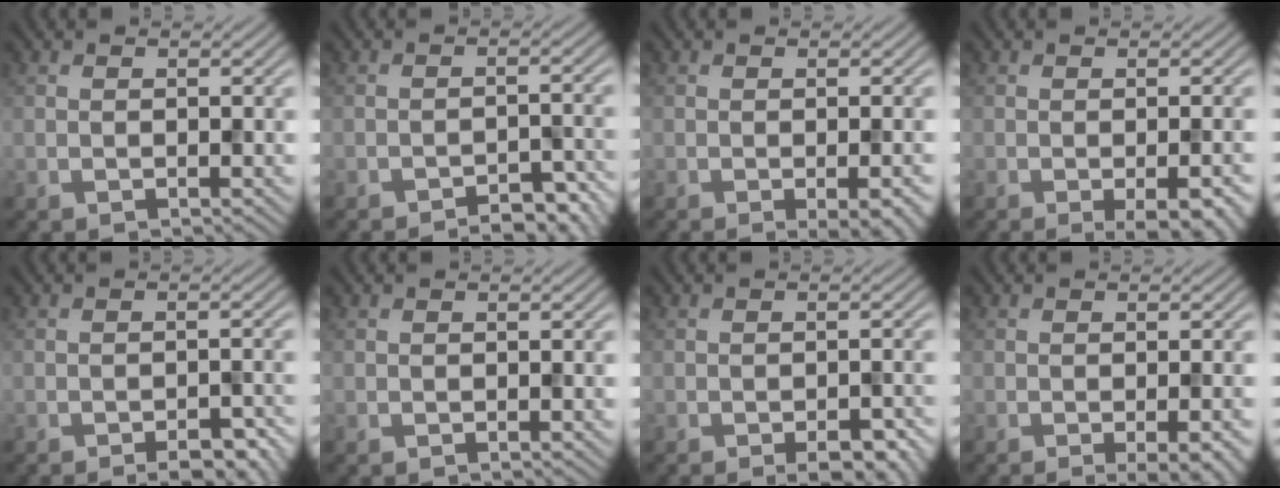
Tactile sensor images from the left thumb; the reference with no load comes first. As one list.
[{"total": 4.4, "force": [-3.8, 1.0, 2.0], "torque": [-0.033, 0.010, -0.048]}, {"total": 4.2, "force": [-1.8, 1.0, 3.6], "torque": [-0.048, -0.002, -0.019]}, {"total": 5.0, "force": [-2.3, 1.3, 4.2], "torque": [-0.059, -0.004, -0.020]}, {"total": 3.9, "force": [-2.8, 1.1, 2.5], "torque": [-0.034, 0.004, -0.032]}, {"total": 0.0}, {"total": 3.9, "force": [-2.4, 1.2, 2.8], "torque": [-0.040, 0.000, -0.025]}, {"total": 4.8, "force": [-2.2, 1.1, 4.1], "torque": [-0.052, 0.000, -0.026]}]